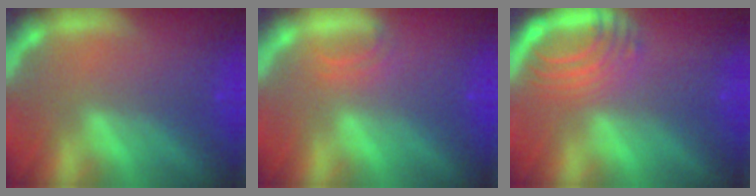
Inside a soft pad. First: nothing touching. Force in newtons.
{"total": 1.4}
{"total": 6.1}